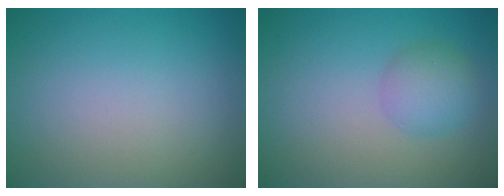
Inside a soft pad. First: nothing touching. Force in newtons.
{"total": 2.8, "press": 2.8, "slide": 0.0}